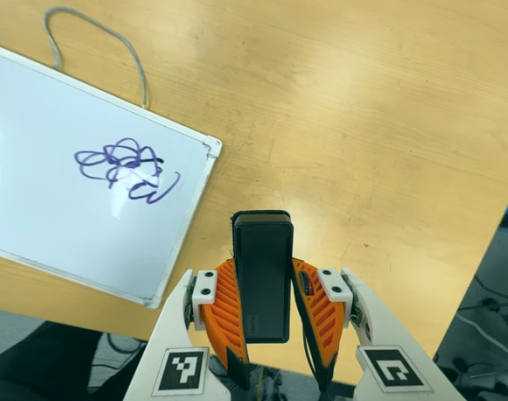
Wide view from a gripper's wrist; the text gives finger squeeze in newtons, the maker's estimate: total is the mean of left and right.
{"total": 4.7, "left": 3.4, "right": 6.0}